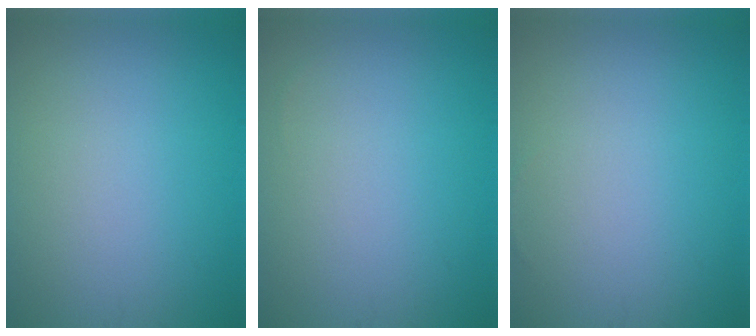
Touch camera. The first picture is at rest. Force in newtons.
{"total": 0.0}
{"total": 0.0}